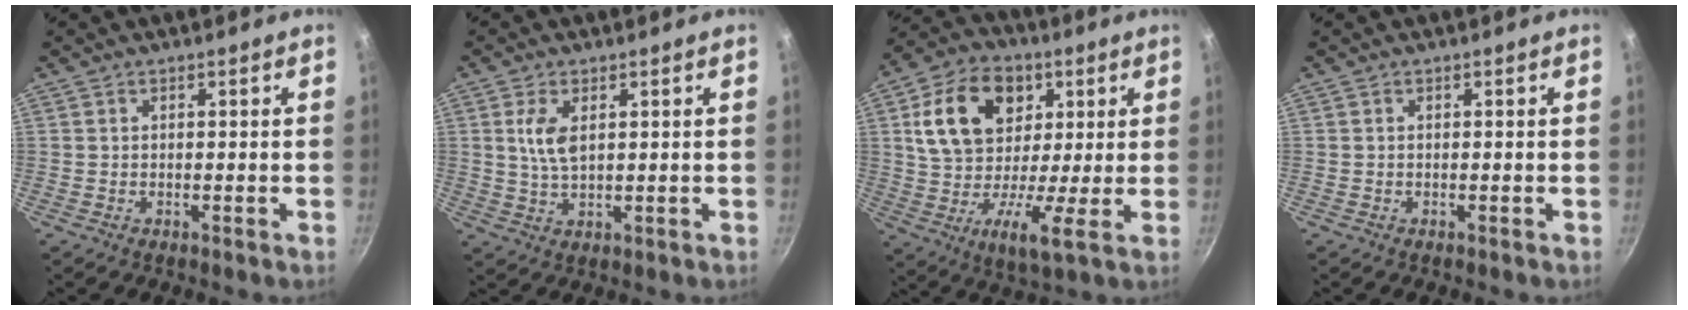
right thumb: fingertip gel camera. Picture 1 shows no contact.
{"total": 5.3, "force": [1.4, 2.5, 4.4], "torque": [-0.087, -0.008, 0.030]}
{"total": 18.0, "force": [5.8, 11.9, 12.2], "torque": [-0.196, -0.001, 0.079]}
{"total": 0.0}